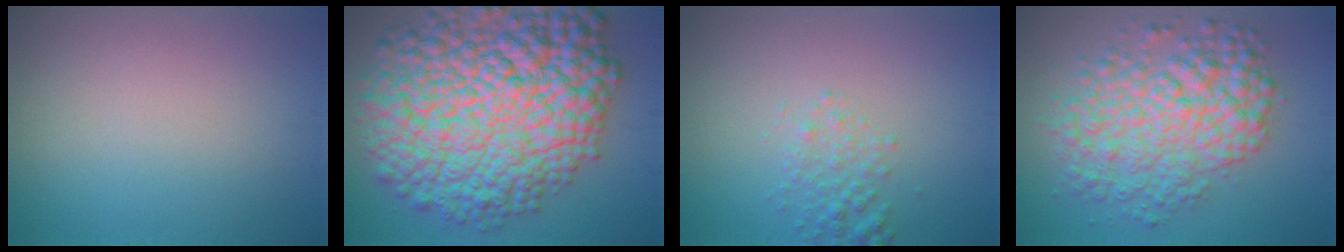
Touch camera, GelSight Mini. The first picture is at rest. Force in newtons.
{"total": 17.3, "press": 17.2, "slide": 0.4}
{"total": 1.7, "press": 1.7, "slide": 0.1}
{"total": 7.4, "press": 7.4, "slide": 0.1}